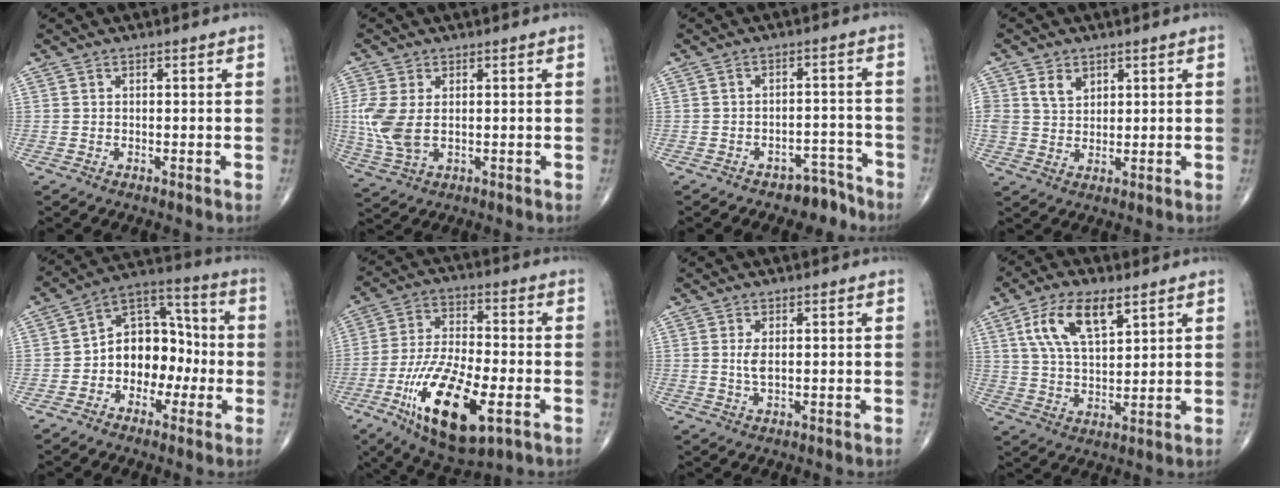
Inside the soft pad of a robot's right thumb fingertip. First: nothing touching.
{"total": 8.5, "force": [0.3, 5.0, 6.8], "torque": [-0.175, -0.005, 0.015]}
{"total": 5.1, "force": [-4.2, 2.9, 0.8], "torque": [0.012, 0.052, -0.057]}
{"total": 5.1, "force": [2.4, 3.7, 2.5], "torque": [-0.030, -0.012, 0.048]}
{"total": 12.5, "force": [-2.4, 9.2, 8.1], "torque": [-0.080, 0.048, -0.054]}
{"total": 19.3, "force": [-7.3, 7.5, 16.2], "torque": [-0.300, 0.009, -0.117]}
{"total": 2.4, "force": [0.4, 0.9, 2.2], "torque": [-0.046, -0.003, 0.011]}
{"total": 11.4, "force": [5.4, 5.2, 8.6], "torque": [-0.154, -0.015, 0.107]}